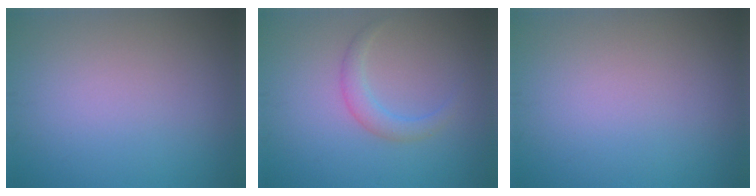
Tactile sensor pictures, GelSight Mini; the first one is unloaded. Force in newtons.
{"total": 1.9, "press": 1.9, "slide": 0.1}
{"total": 0.0}